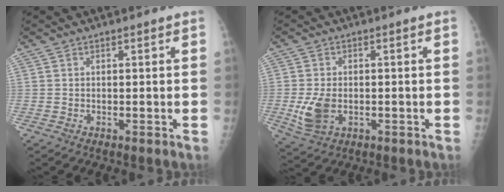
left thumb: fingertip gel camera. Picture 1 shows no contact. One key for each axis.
{"total": 6.3, "fx": -1.3, "fy": 4.1, "fz": 4.6, "tx": -0.092, "ty": -0.002, "tz": -0.016}